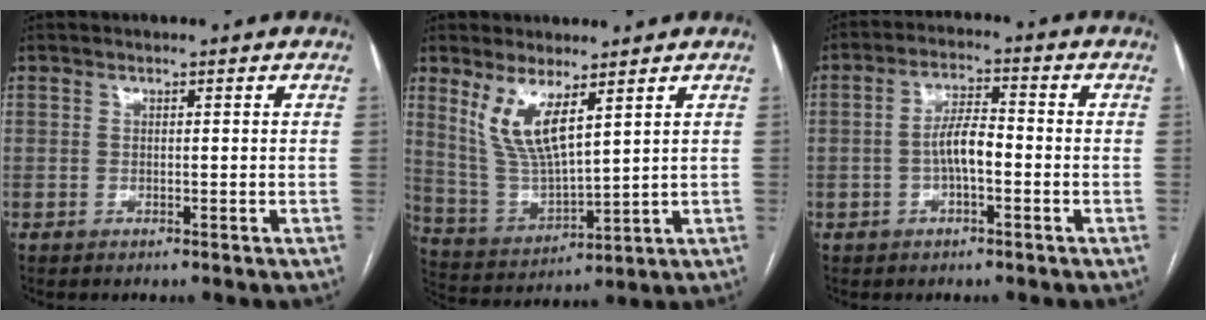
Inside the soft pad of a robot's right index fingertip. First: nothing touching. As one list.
[{"total": 9.2, "force": [5.0, 2.2, 7.5], "torque": [-0.159, -0.010, 0.111]}, {"total": 5.3, "force": [-1.2, 1.6, 4.9], "torque": [-0.097, 0.014, -0.023]}]